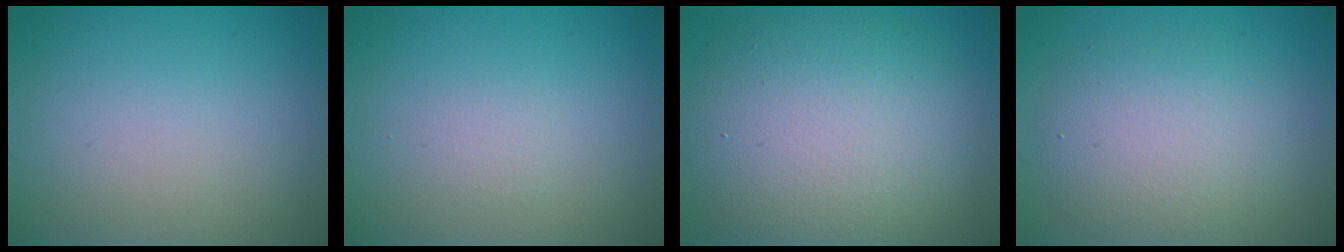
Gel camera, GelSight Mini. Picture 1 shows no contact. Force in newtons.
{"total": 0.7, "press": 0.7, "slide": 0.1}
{"total": 10.2, "press": 10.2, "slide": 1.0}
{"total": 5.3, "press": 5.3, "slide": 0.4}